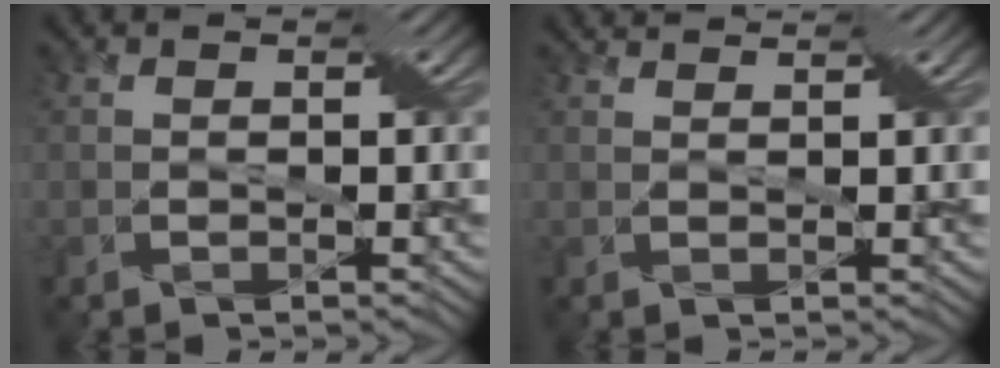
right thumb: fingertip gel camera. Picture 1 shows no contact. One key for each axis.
{"total": 2.3, "fx": 2.2, "fy": -0.3, "fz": 0.6, "tx": -0.026, "ty": 0.007, "tz": 0.029}